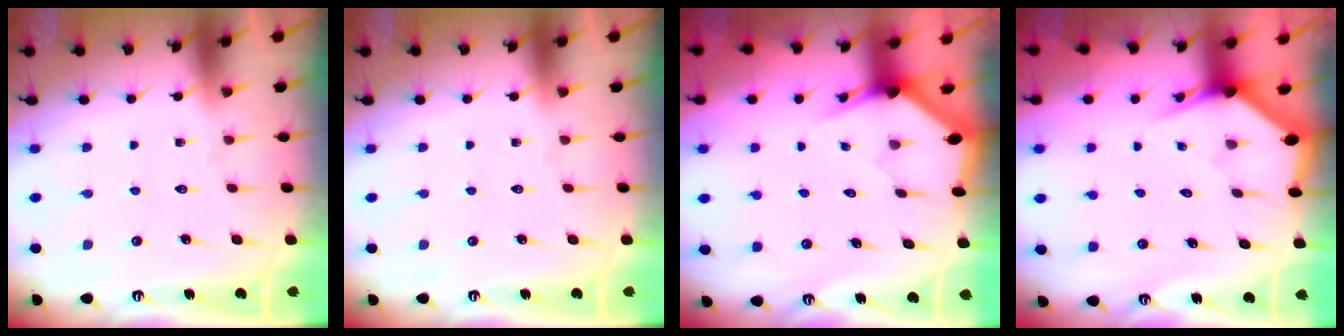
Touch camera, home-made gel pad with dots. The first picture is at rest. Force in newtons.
{"total": 0.0}
{"total": 2.9, "press": 2.9, "slide": 0.1}
{"total": 2.8, "press": 2.8, "slide": 0.2}